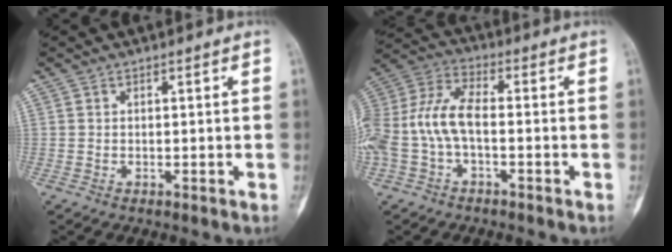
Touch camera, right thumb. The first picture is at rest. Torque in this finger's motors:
{"motor_torque": [0.37, 0.43, 0.68, -0.51, 0.15]}